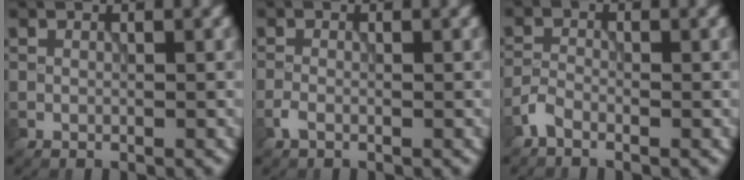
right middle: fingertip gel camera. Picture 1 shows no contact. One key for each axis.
{"total": 0.9, "fx": -0.6, "fy": 0.3, "fz": 0.6, "tx": -0.016, "ty": 0.000, "tz": -0.016}
{"total": 1.5, "fx": -1.2, "fy": 0.5, "fz": 0.7, "tx": -0.015, "ty": 0.002, "tz": -0.032}